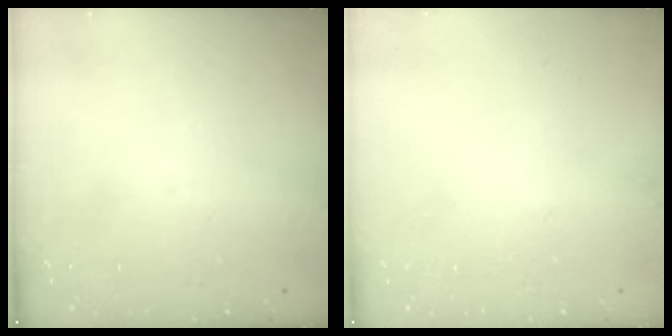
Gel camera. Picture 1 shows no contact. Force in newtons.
{"total": 0.0}